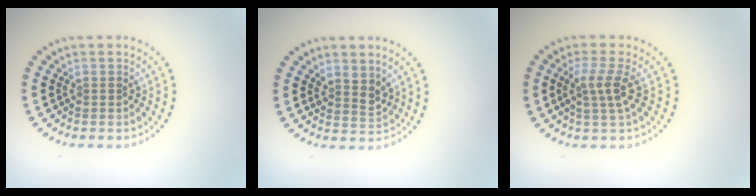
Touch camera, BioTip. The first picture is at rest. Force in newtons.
{"total": 1.9, "press": 1.6, "slide": 1.0}
{"total": 2.5, "press": 2.0, "slide": 1.6}